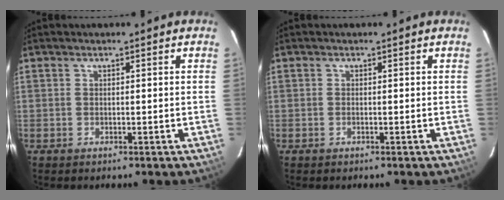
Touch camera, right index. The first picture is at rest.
{"total": 0.0}